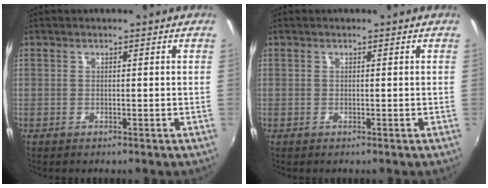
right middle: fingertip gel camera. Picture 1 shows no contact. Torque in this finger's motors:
{"motor_torque": [0.00, 0.00, 0.00, 0.01]}